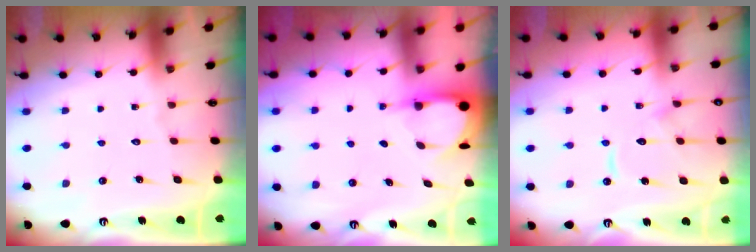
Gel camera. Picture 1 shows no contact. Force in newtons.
{"total": 3.9, "press": 3.9, "slide": 0.3}
{"total": 11.2, "press": 11.1, "slide": 1.1}